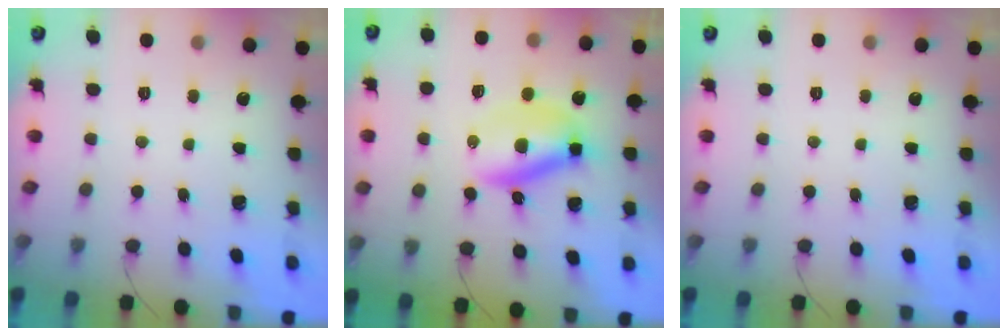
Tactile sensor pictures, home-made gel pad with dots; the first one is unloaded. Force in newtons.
{"total": 7.0, "press": 6.7, "slide": 1.8}
{"total": 0.0}